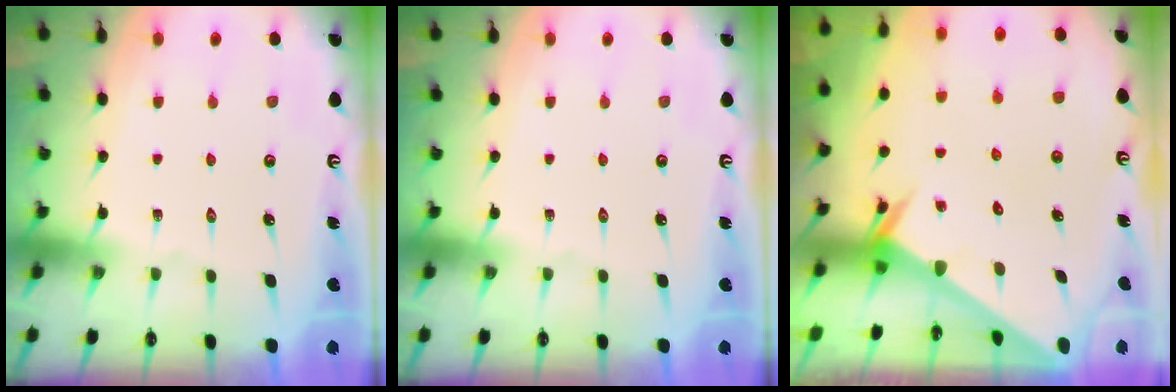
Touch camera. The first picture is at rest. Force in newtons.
{"total": 0.0}
{"total": 2.4, "press": 2.4, "slide": 0.1}